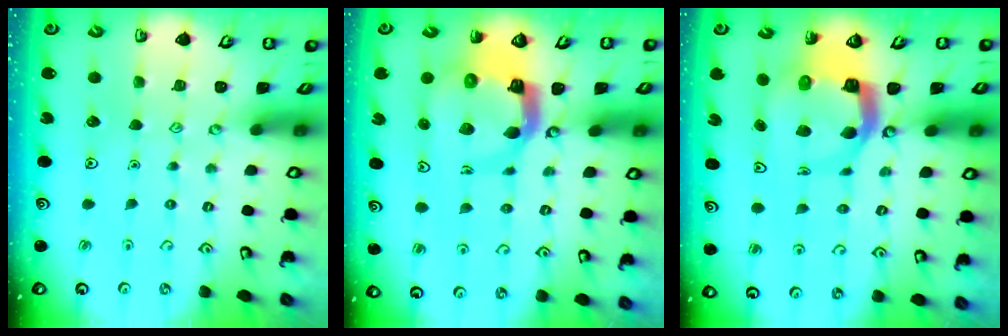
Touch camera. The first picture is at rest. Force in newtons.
{"total": 8.4, "press": 8.3, "slide": 1.1}
{"total": 8.1, "press": 8.0, "slide": 0.9}